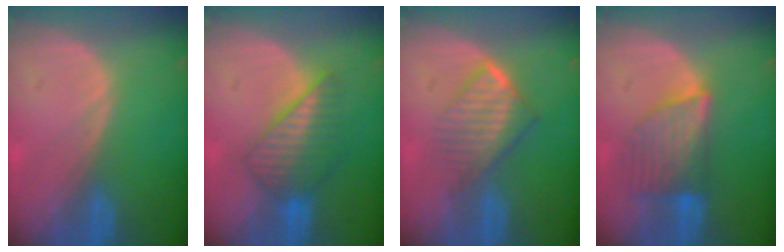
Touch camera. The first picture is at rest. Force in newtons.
{"total": 6.3, "press": 6.2, "slide": 0.6}
{"total": 6.5, "press": 5.8, "slide": 3.0}
{"total": 6.9, "press": 6.7, "slide": 1.6}